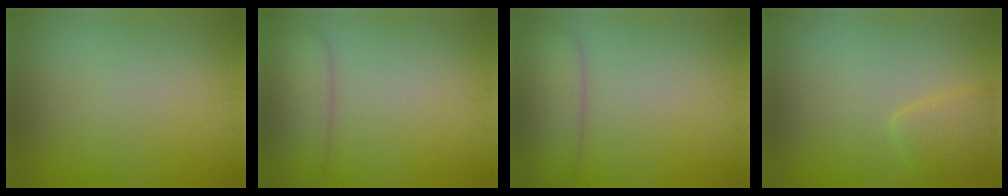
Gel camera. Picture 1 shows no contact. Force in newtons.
{"total": 3.8, "press": 3.8, "slide": 0.1}
{"total": 3.8, "press": 3.8, "slide": 0.1}
{"total": 2.1, "press": 2.1, "slide": 0.2}